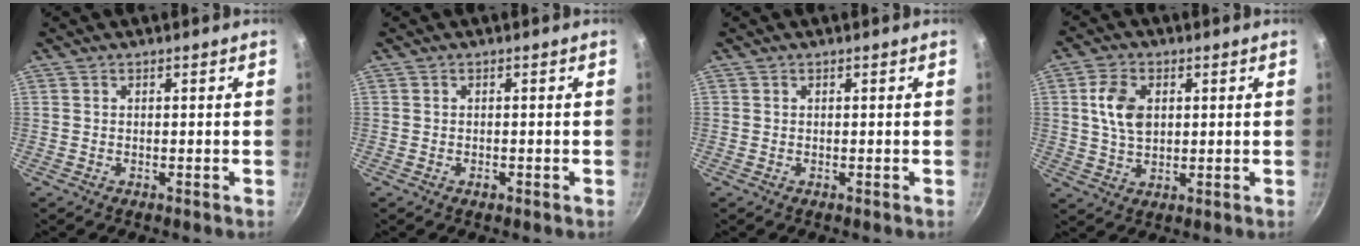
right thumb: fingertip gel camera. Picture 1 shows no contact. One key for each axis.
{"total": 0.8, "fx": -0.5, "fy": 0.5, "fz": 0.5, "tx": -0.010, "ty": 0.003, "tz": -0.007}
{"total": 0.0}
{"total": 7.6, "fx": 1.6, "fy": 5.1, "fz": 5.5, "tx": -0.092, "ty": 0.000, "tz": 0.030}